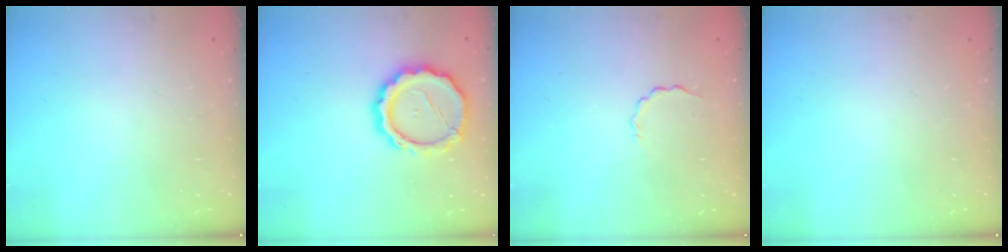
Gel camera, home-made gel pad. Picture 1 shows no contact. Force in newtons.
{"total": 14.5, "press": 14.3, "slide": 2.7}
{"total": 2.6, "press": 2.5, "slide": 0.8}
{"total": 0.0}